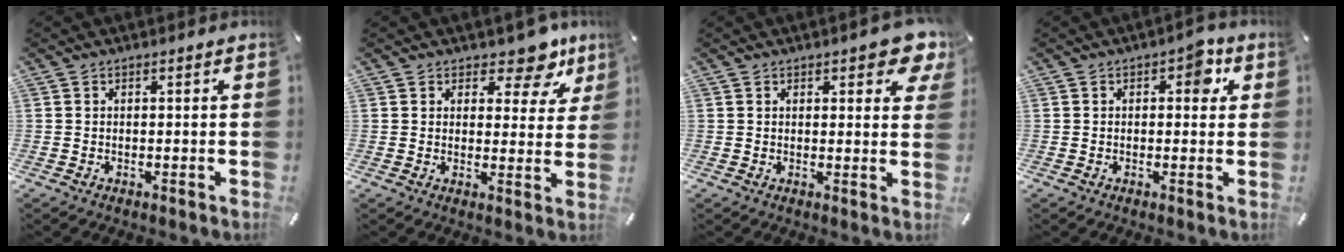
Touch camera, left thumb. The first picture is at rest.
{"total": 8.5, "force": [5.8, 4.2, 4.5], "torque": [-0.043, -0.043, 0.096]}
{"total": 5.9, "force": [3.6, 2.6, 3.9], "torque": [-0.044, -0.017, 0.058]}
{"total": 5.0, "force": [1.2, 2.8, 3.9], "torque": [-0.034, -0.005, 0.007]}